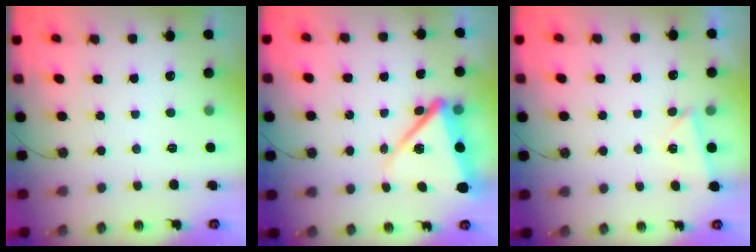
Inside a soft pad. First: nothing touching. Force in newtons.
{"total": 11.7, "press": 11.5, "slide": 2.0}
{"total": 1.8, "press": 1.4, "slide": 1.2}